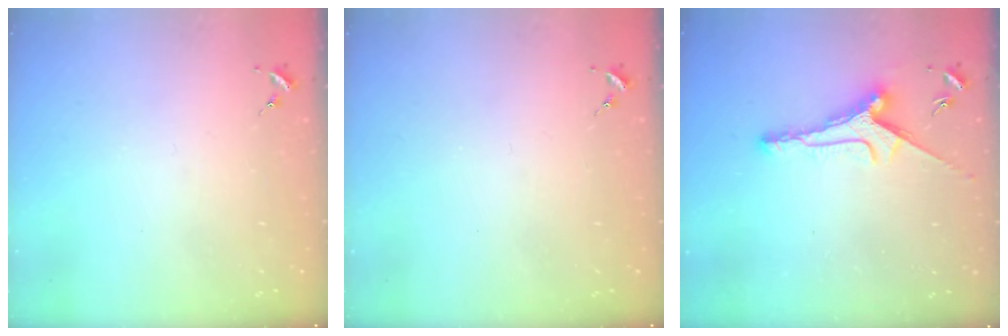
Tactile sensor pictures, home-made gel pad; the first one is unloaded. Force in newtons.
{"total": 0.0}
{"total": 8.4, "press": 8.4, "slide": 0.4}